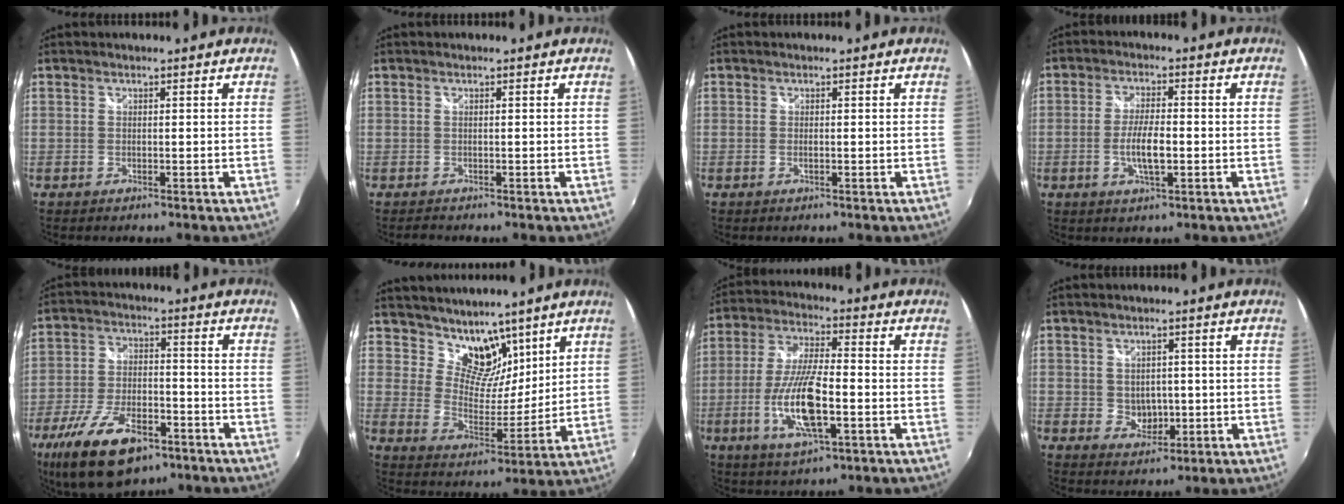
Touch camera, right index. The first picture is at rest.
{"total": 0.7, "force": [-0.5, 0.4, 0.1], "torque": [-0.003, -0.002, -0.009]}
{"total": 0.7, "force": [-0.1, 0.1, 0.7], "torque": [-0.015, 0.001, -0.005]}
{"total": 5.9, "force": [-1.4, 1.7, 5.5], "torque": [-0.111, -0.003, -0.025]}
{"total": 17.1, "force": [-10.5, 7.6, 11.1], "torque": [-0.237, -0.028, -0.181]}
{"total": 10.0, "force": [7.5, 5.8, 3.2], "torque": [-0.044, -0.005, 0.135]}
{"total": 13.7, "force": [-4.0, 3.7, 12.5], "torque": [-0.258, -0.010, -0.076]}
{"total": 4.3, "force": [0.0, 3.7, 2.2], "torque": [-0.035, -0.002, 0.006]}